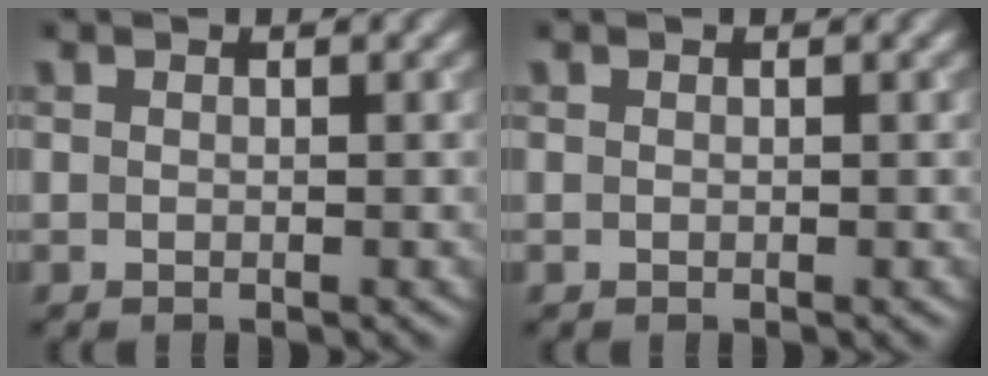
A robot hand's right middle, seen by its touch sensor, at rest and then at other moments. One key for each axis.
{"total": 0.0}